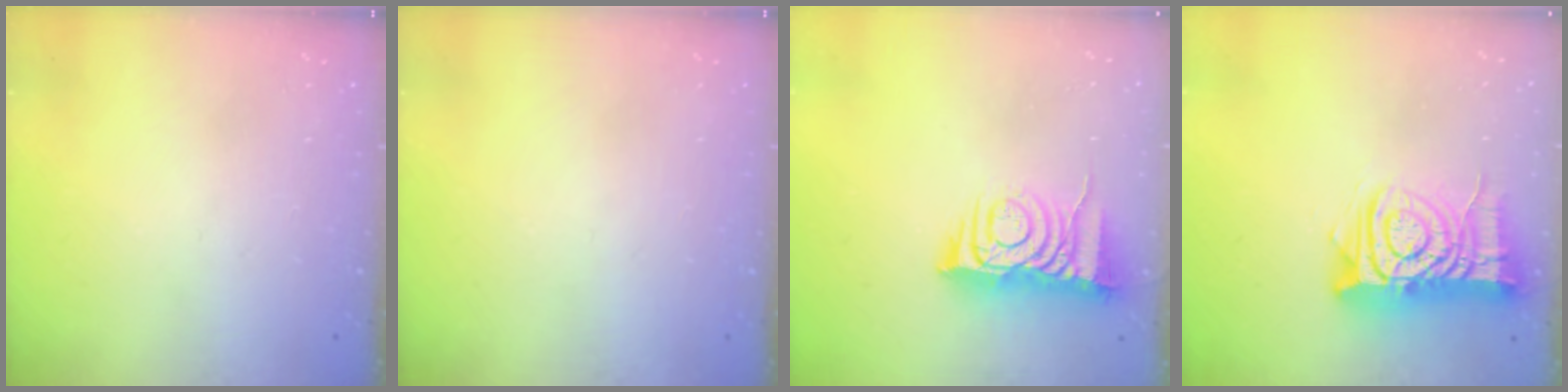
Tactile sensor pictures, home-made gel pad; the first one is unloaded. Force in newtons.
{"total": 0.0}
{"total": 9.1, "press": 9.0, "slide": 1.0}
{"total": 13.2, "press": 13.2, "slide": 1.5}